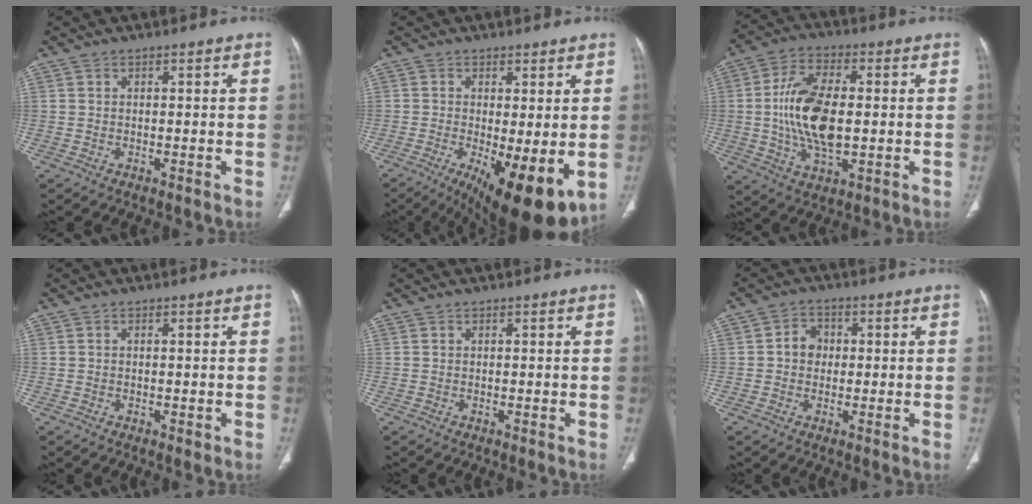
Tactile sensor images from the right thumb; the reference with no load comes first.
{"total": 13.1, "force": [-3.4, 4.1, 11.9], "torque": [-0.172, -0.027, -0.039]}
{"total": 14.6, "force": [-0.1, 7.3, 12.6], "torque": [-0.243, 0.004, 0.000]}
{"total": 0.6, "force": [-0.2, 0.3, 0.4], "torque": [-0.006, -0.001, -0.002]}
{"total": 0.0}
{"total": 4.1, "force": [0.1, 3.5, 2.0], "torque": [-0.014, 0.012, -0.005]}